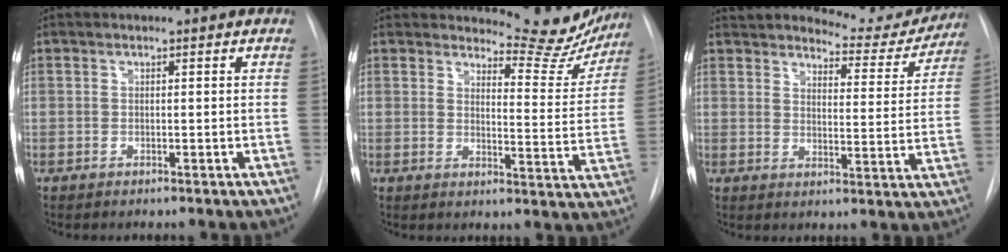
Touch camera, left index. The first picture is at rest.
{"total": 11.5, "force": [11.0, 2.7, 1.7], "torque": [-0.002, -0.049, 0.118]}
{"total": 11.4, "force": [10.8, 3.0, 1.7], "torque": [-0.011, -0.026, 0.132]}